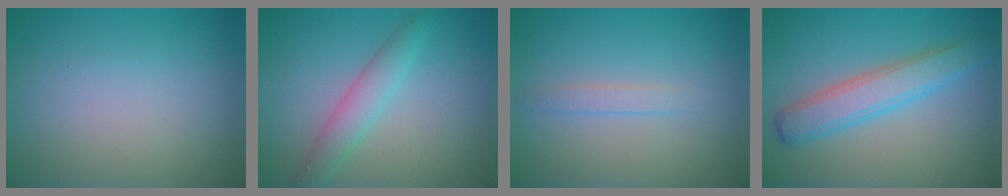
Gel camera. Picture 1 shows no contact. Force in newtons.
{"total": 2.8, "press": 2.8, "slide": 0.0}
{"total": 1.2, "press": 1.2, "slide": 0.1}
{"total": 4.3, "press": 4.3, "slide": 0.1}